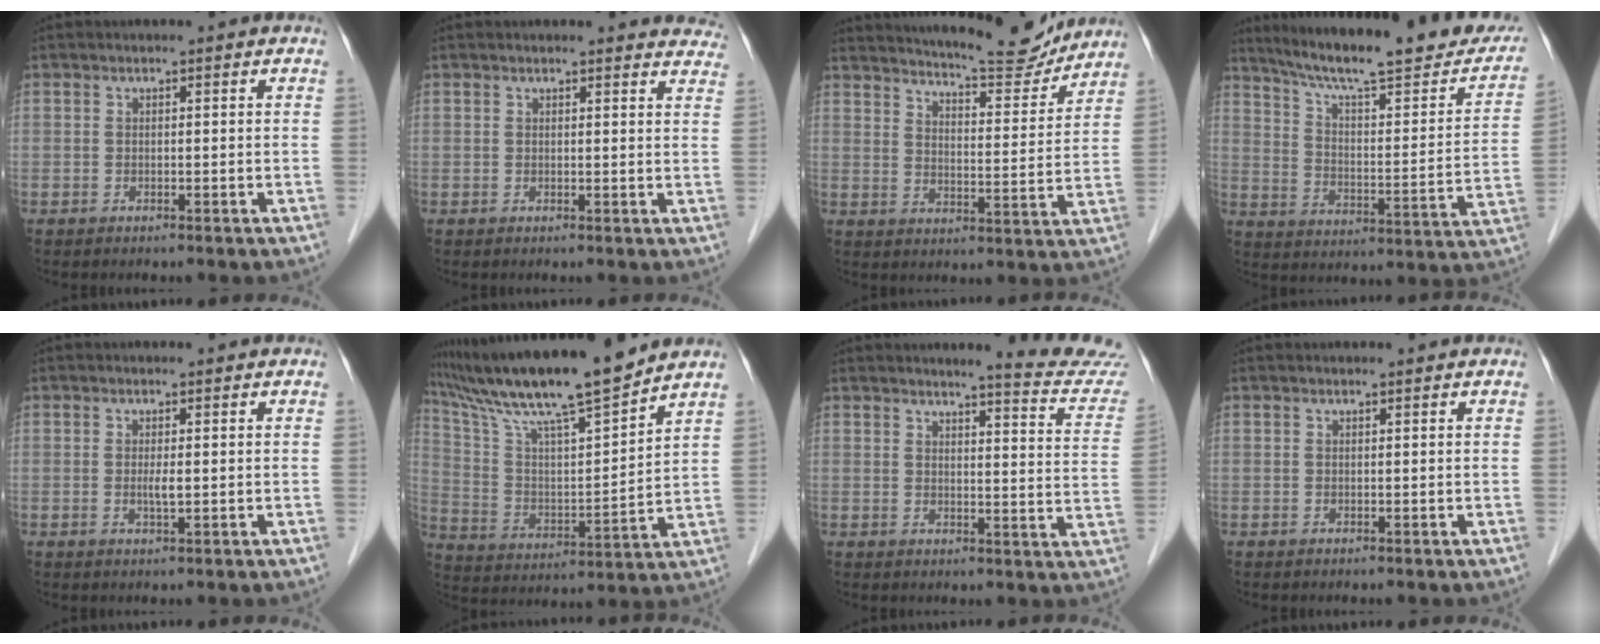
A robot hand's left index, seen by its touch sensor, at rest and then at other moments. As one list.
[{"total": 8.3, "force": [8.0, 1.9, 0.9], "torque": [0.027, -0.012, 0.051]}, {"total": 15.4, "force": [14.4, 1.9, 5.1], "torque": [-0.080, -0.014, 0.196]}, {"total": 25.5, "force": [21.4, 3.8, 13.3], "torque": [-0.202, -0.024, 0.289]}, {"total": 1.5, "force": [0.1, 0.2, 1.5], "torque": [-0.032, -0.002, 0.000]}, {"total": 18.7, "force": [15.9, 0.2, 9.7], "torque": [-0.179, 0.008, 0.277]}, {"total": 11.0, "force": [10.8, -0.7, 2.0], "torque": [-0.020, -0.073, 0.107]}, {"total": 0.5, "force": [0.5, 0.0, 0.1], "torque": [-0.006, 0.004, 0.008]}]